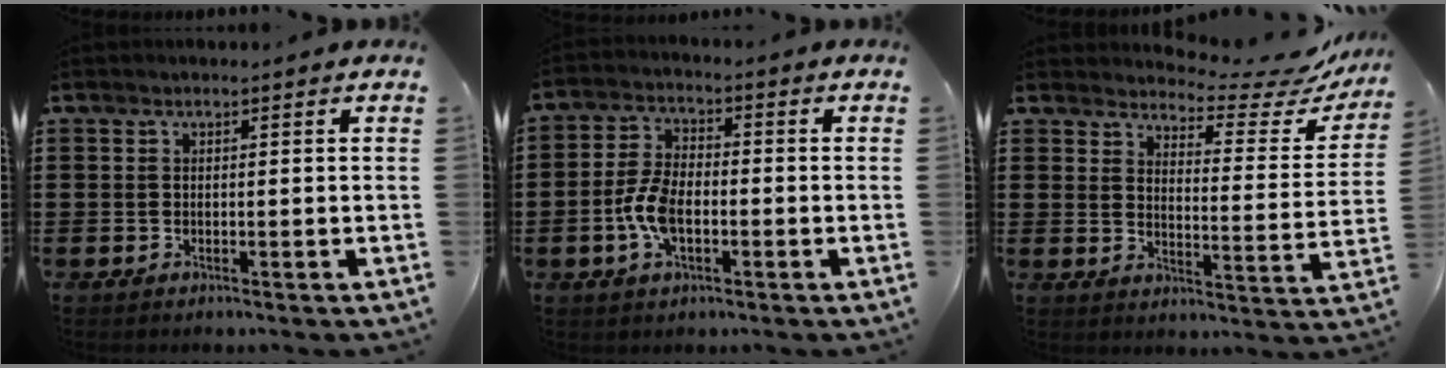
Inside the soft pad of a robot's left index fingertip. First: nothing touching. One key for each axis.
{"total": 6.6, "fx": -1.7, "fy": 3.4, "fz": 5.5, "tx": -0.128, "ty": 0.000, "tz": -0.037}
{"total": 5.5, "fx": 5.2, "fy": 1.0, "fz": 1.6, "tx": -0.037, "ty": -0.046, "tz": 0.085}